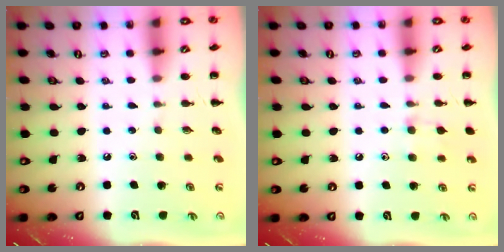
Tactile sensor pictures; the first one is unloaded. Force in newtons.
{"total": 7.8, "press": 7.5, "slide": 2.1}